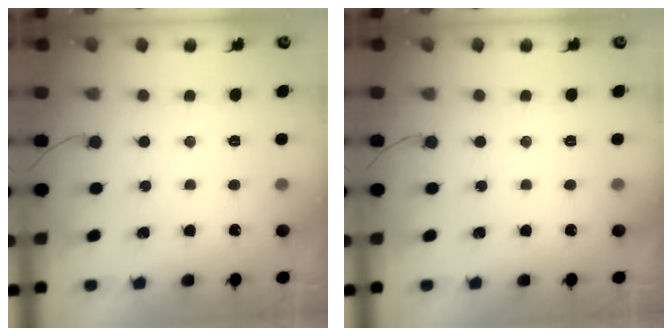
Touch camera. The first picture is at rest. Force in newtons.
{"total": 0.0}